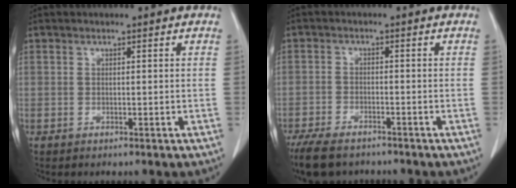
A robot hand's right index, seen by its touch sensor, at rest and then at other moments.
{"total": 8.5, "force": [-6.7, 3.2, 4.0], "torque": [-0.070, -0.012, -0.108]}